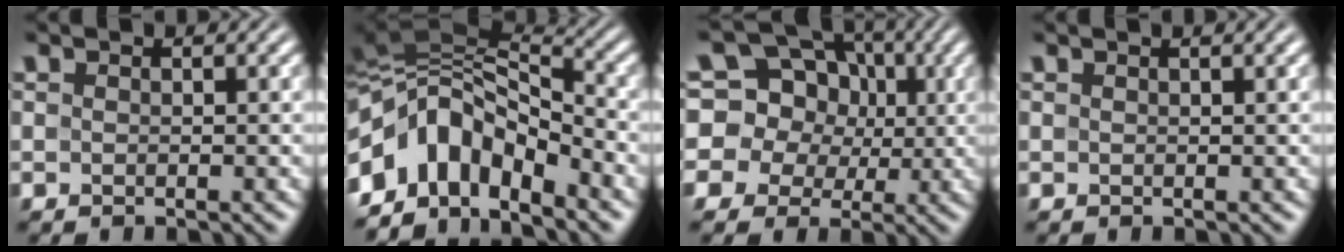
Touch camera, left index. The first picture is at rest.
{"total": 9.9, "force": [-3.9, 5.5, 7.3], "torque": [-0.125, 0.009, -0.087]}
{"total": 12.1, "force": [3.2, 10.7, 4.6], "torque": [-0.109, 0.046, 0.033]}
{"total": 1.4, "force": [0.9, 0.4, 1.0], "torque": [-0.010, 0.003, 0.007]}